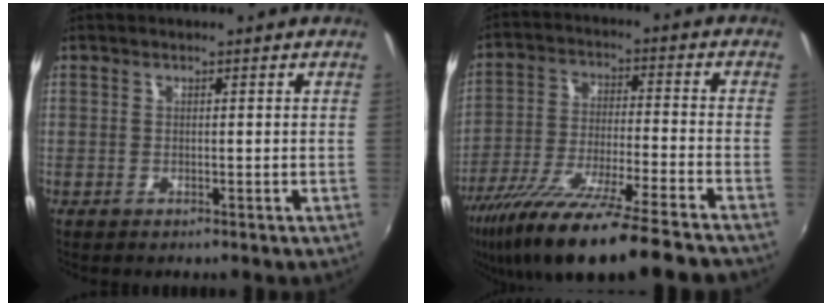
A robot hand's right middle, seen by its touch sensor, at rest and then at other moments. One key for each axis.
{"total": 20.9, "fx": -16.9, "fy": 0.3, "fz": 12.3, "tx": -0.232, "ty": -0.062, "tz": -0.284}